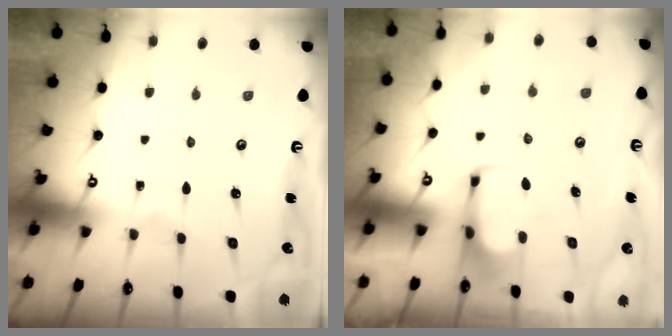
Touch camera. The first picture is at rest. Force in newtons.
{"total": 1.7, "press": 1.7, "slide": 0.4}